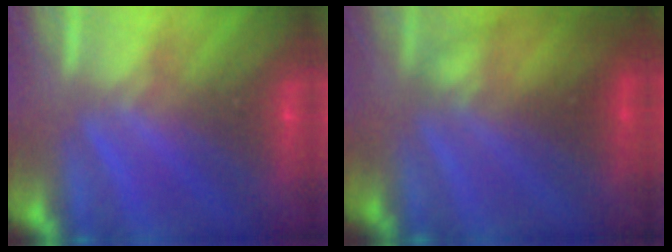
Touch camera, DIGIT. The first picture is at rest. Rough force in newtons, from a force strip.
{"total": 2.2}